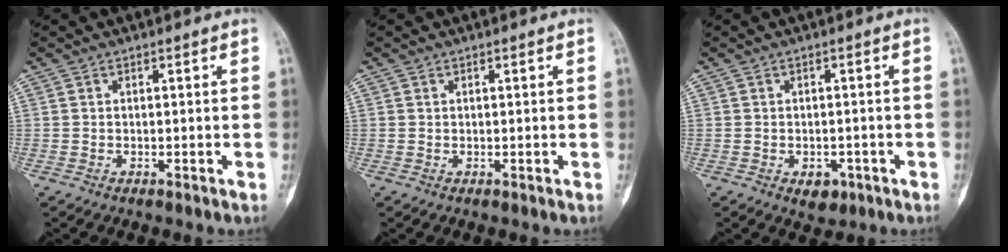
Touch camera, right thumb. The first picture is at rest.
{"total": 0.0}
{"total": 3.2, "force": [-1.4, 2.3, 1.8], "torque": [-0.008, 0.005, -0.013]}